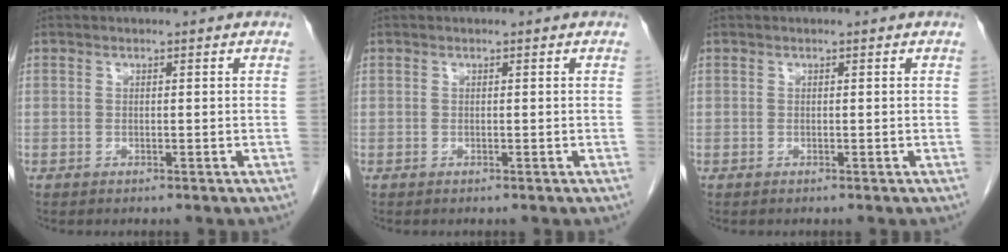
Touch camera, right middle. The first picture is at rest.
{"total": 0.0}
{"total": 0.0}